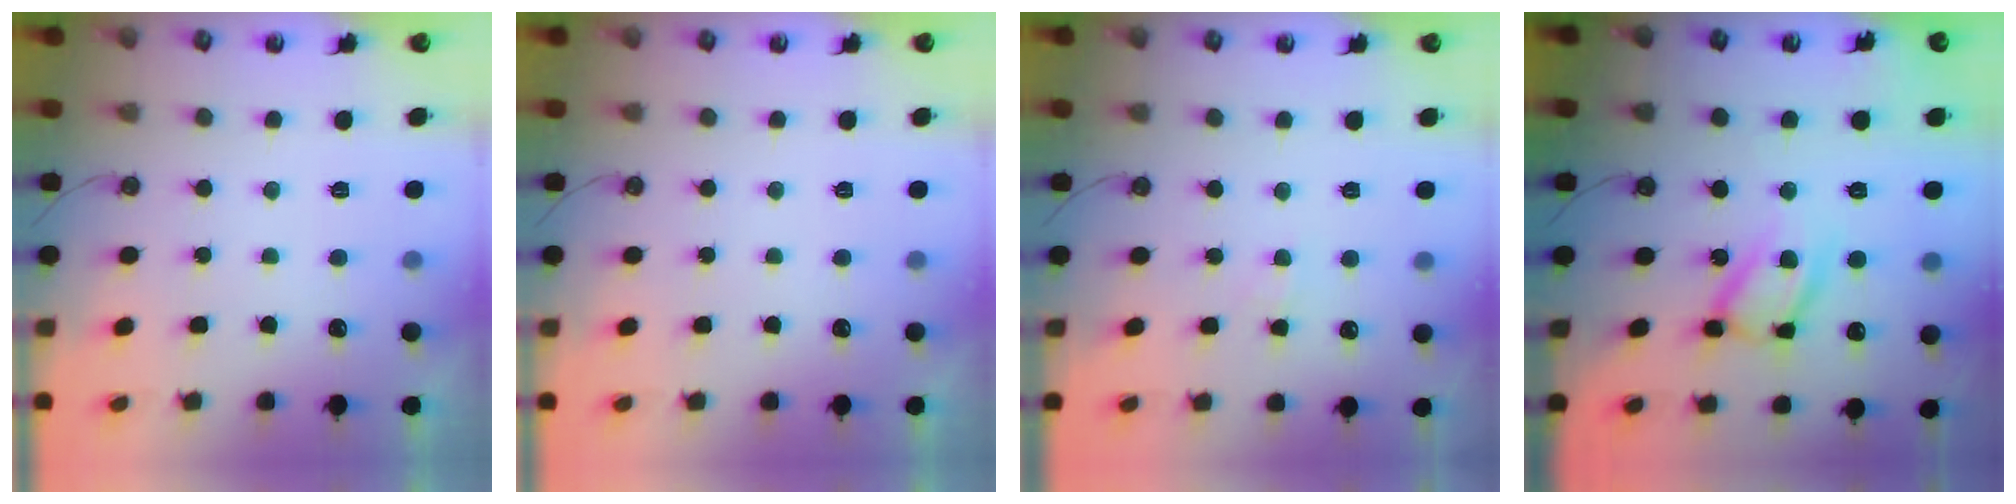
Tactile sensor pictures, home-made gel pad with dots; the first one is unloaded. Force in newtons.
{"total": 0.0}
{"total": 3.0, "press": 2.9, "slide": 0.5}
{"total": 14.4, "press": 14.3, "slide": 1.1}